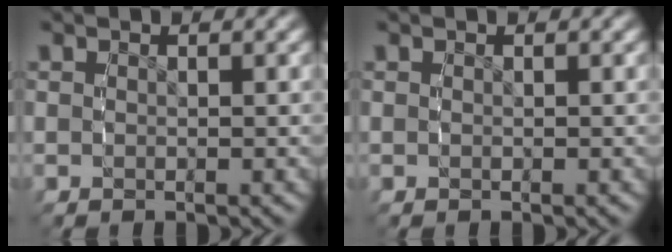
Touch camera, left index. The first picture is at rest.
{"total": 0.0}